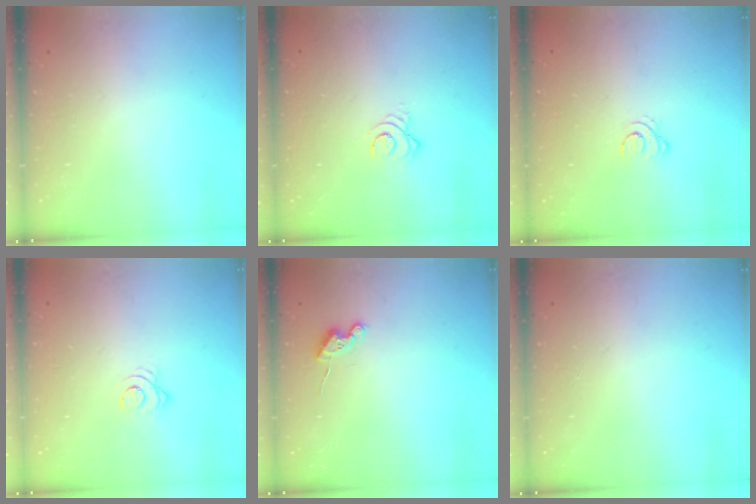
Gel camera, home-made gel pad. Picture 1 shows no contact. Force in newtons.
{"total": 3.2, "press": 3.2, "slide": 0.3}
{"total": 1.8, "press": 1.8, "slide": 0.2}
{"total": 2.6, "press": 2.6, "slide": 0.3}
{"total": 5.1, "press": 5.1, "slide": 0.6}
{"total": 0.0}